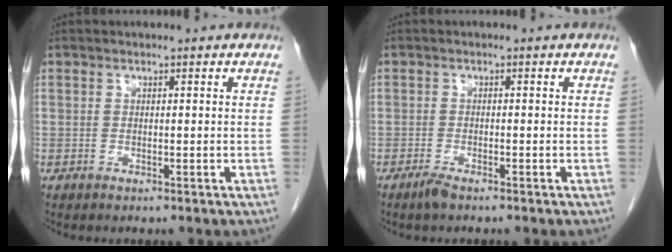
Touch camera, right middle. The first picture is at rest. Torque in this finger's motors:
{"motor_torque": [-0.02, 0.08, 0.02, 0.01]}